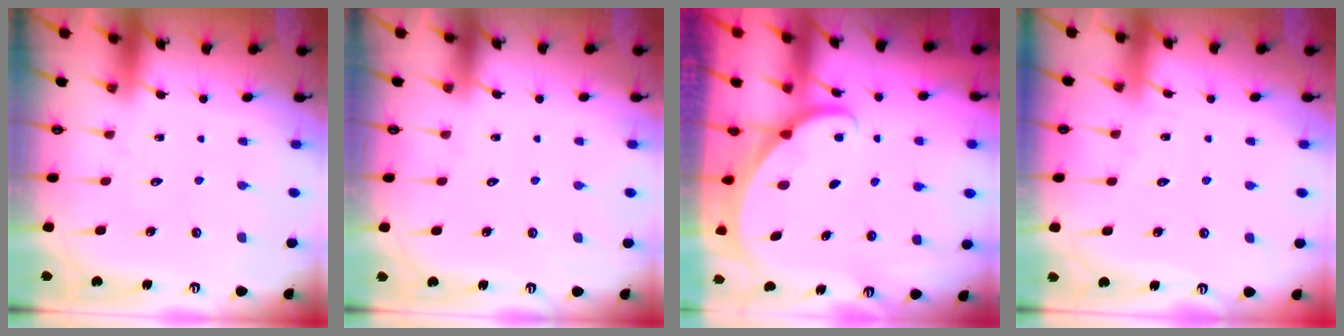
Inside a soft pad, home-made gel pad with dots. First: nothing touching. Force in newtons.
{"total": 0.0}
{"total": 1.8, "press": 1.8, "slide": 0.1}
{"total": 2.9, "press": 2.9, "slide": 0.3}